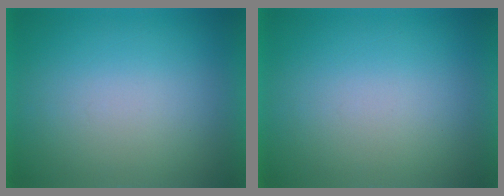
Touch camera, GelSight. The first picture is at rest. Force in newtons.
{"total": 0.0}